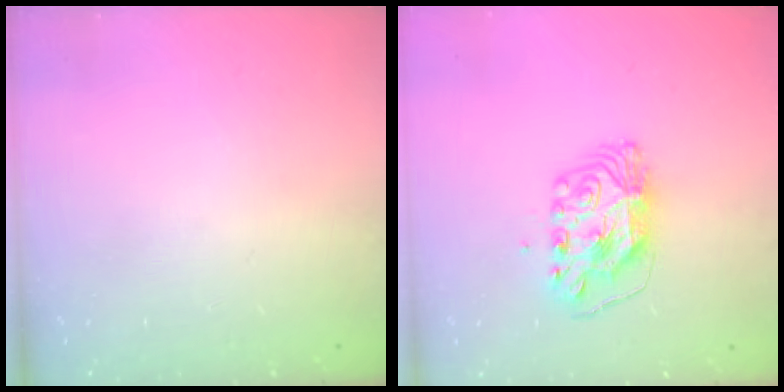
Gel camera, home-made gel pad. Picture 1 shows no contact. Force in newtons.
{"total": 9.2, "press": 9.2, "slide": 0.9}